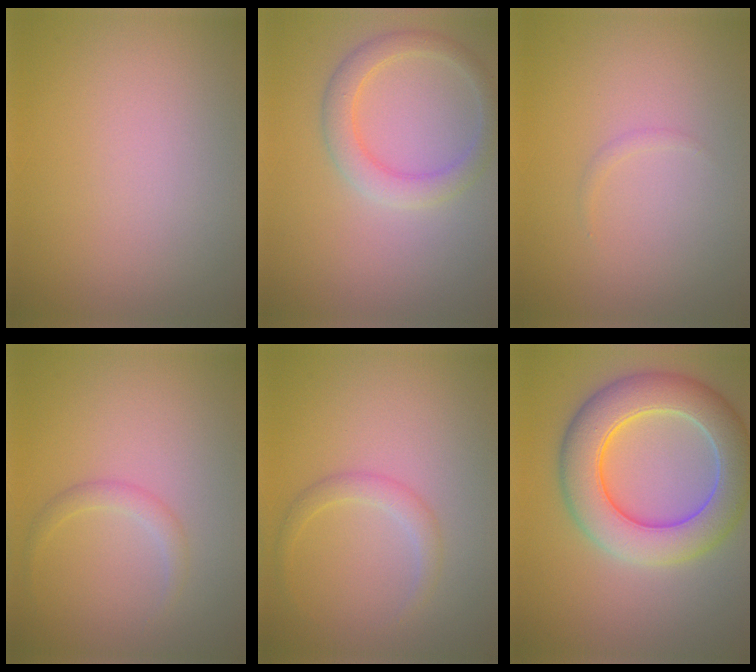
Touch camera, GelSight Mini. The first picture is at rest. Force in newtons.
{"total": 3.2, "press": 3.2, "slide": 0.3}
{"total": 0.5, "press": 0.5, "slide": 0.0}
{"total": 1.4, "press": 1.3, "slide": 0.1}
{"total": 1.7, "press": 1.7, "slide": 0.1}
{"total": 8.5, "press": 8.4, "slide": 0.4}